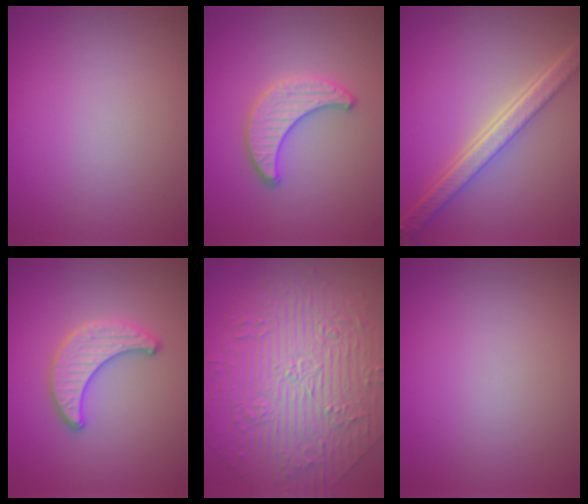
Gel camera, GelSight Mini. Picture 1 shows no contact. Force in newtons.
{"total": 3.2, "press": 3.2, "slide": 0.3}
{"total": 6.0, "press": 4.6, "slide": 3.8}
{"total": 3.2, "press": 3.1, "slide": 0.4}
{"total": 10.5, "press": 7.7, "slide": 7.1}
{"total": 0.0}